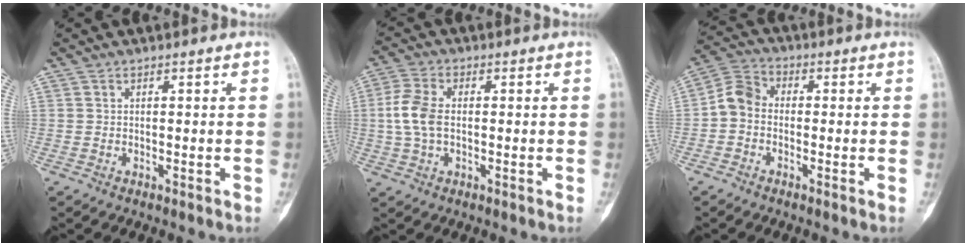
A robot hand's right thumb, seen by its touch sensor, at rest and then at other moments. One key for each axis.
{"total": 7.1, "fx": -0.2, "fy": 4.3, "fz": 5.7, "tx": -0.130, "ty": 0.013, "tz": -0.010}
{"total": 5.6, "fx": -1.1, "fy": 4.4, "fz": 3.2, "tx": -0.049, "ty": 0.022, "tz": -0.039}